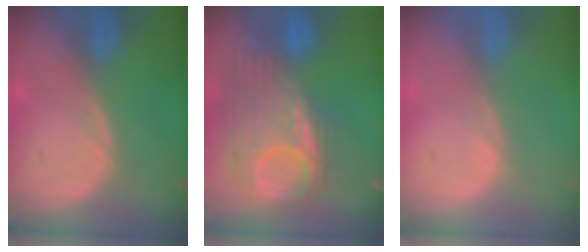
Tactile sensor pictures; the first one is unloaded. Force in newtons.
{"total": 12.0, "press": 10.4, "slide": 5.9}
{"total": 0.6, "press": 0.1, "slide": 0.6}